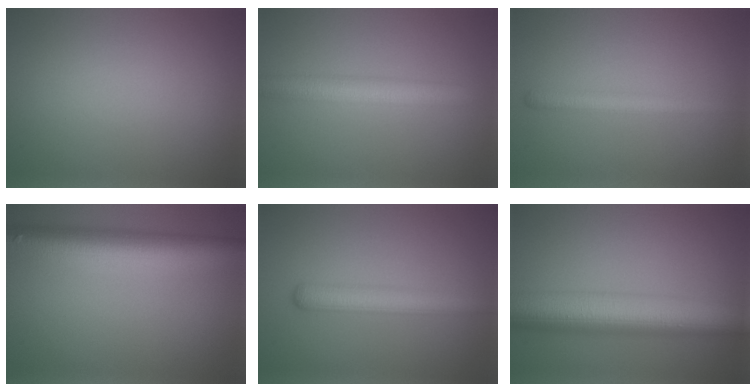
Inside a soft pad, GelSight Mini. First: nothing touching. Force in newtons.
{"total": 4.1, "press": 4.1, "slide": 0.2}
{"total": 2.2, "press": 2.2, "slide": 0.2}
{"total": 8.2, "press": 8.1, "slide": 0.3}
{"total": 3.8, "press": 3.8, "slide": 0.1}
{"total": 9.7, "press": 9.7, "slide": 0.1}